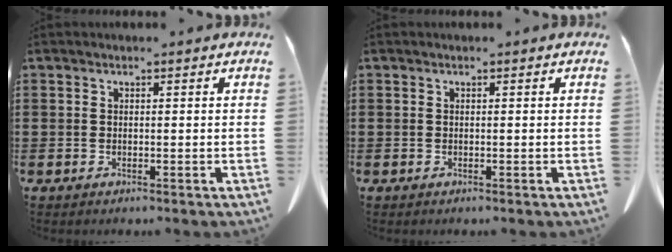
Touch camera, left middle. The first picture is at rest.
{"total": 0.0}